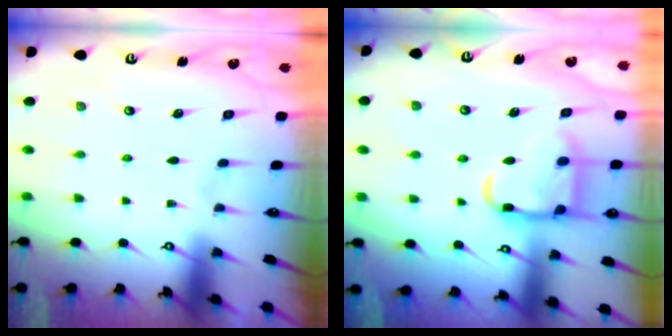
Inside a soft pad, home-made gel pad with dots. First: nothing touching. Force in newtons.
{"total": 15.1, "press": 15.0, "slide": 1.5}